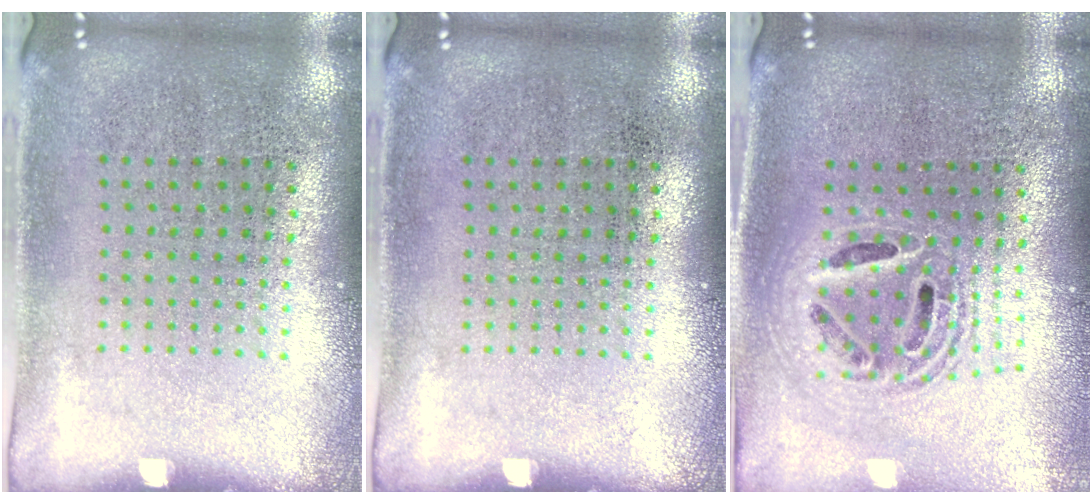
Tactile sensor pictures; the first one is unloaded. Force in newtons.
{"total": 0.0}
{"total": 1.9, "press": 1.5, "slide": 1.2}